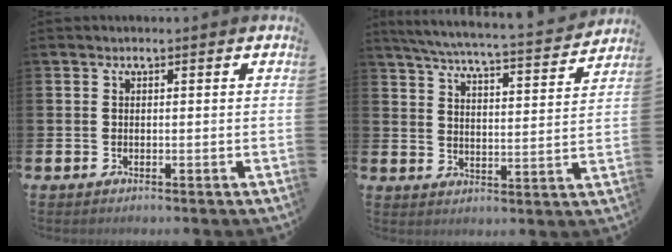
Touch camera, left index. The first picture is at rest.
{"total": 5.9, "force": [5.6, 0.1, 2.0], "torque": [-0.056, -0.044, 0.092]}